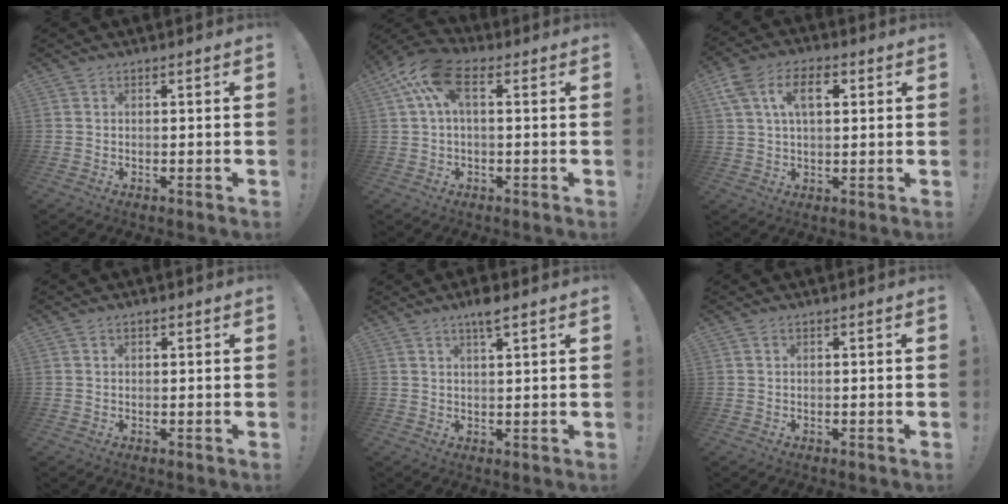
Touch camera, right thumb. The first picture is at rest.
{"total": 10.6, "force": [3.1, 5.1, 8.8], "torque": [-0.175, -0.005, 0.058]}
{"total": 11.0, "force": [3.5, 6.3, 8.3], "torque": [-0.151, 0.008, 0.061]}
{"total": 0.8, "force": [0.4, 0.6, 0.3], "torque": [-0.002, 0.000, 0.007]}
{"total": 4.7, "force": [3.2, 0.4, 3.4], "torque": [-0.050, -0.015, 0.048]}
{"total": 0.0}